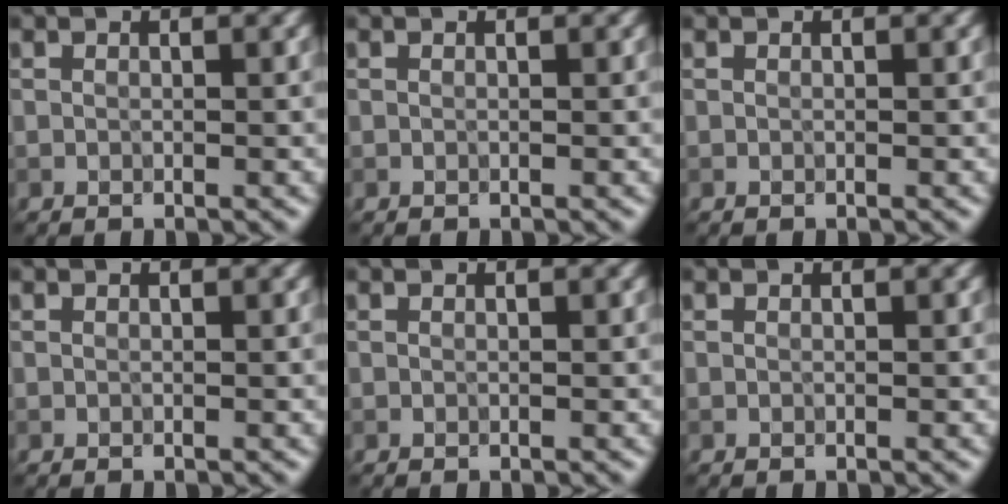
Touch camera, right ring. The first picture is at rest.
{"total": 0.0}
{"total": 0.0}
{"total": 0.0}
{"total": 0.0}
{"total": 0.0}